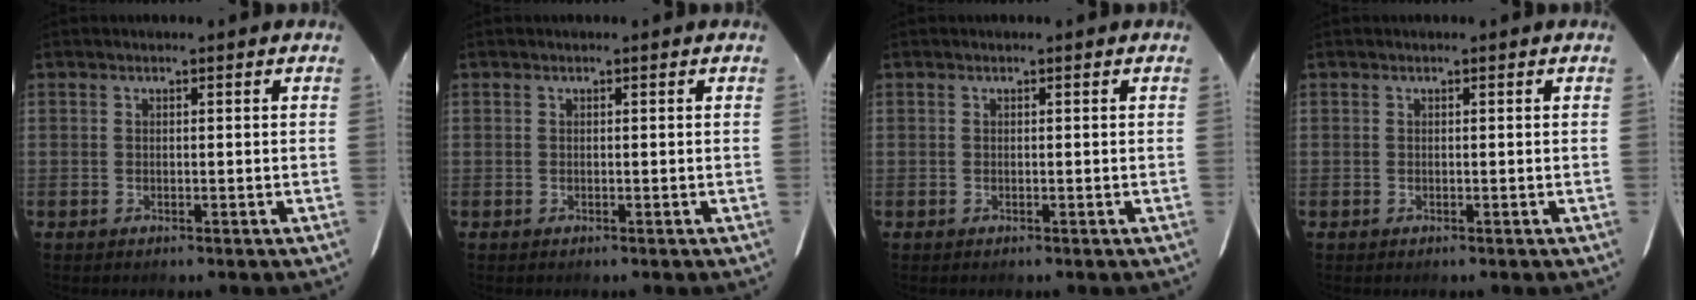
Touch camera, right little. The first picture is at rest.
{"total": 0.0}
{"total": 0.0}
{"total": 0.0}